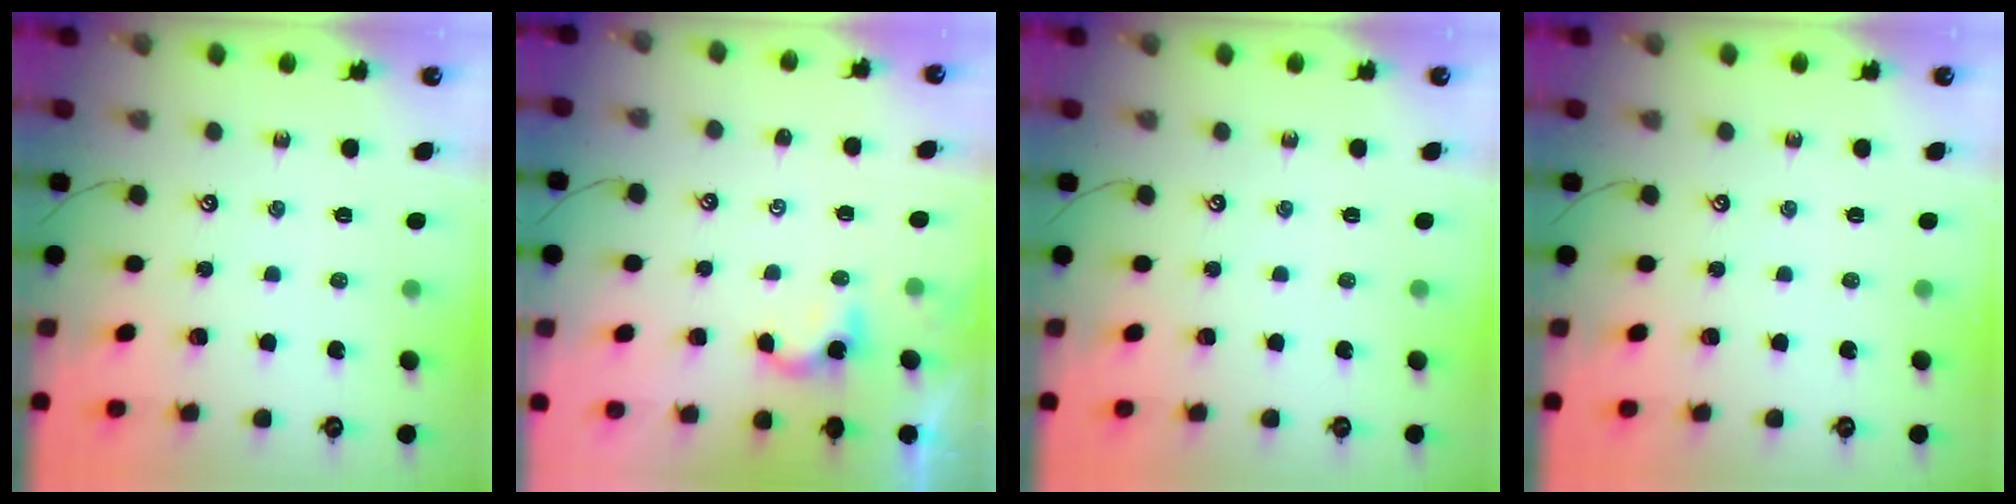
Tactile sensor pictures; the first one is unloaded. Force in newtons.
{"total": 1.1, "press": 1.0, "slide": 0.3}
{"total": 0.0}
{"total": 0.0}